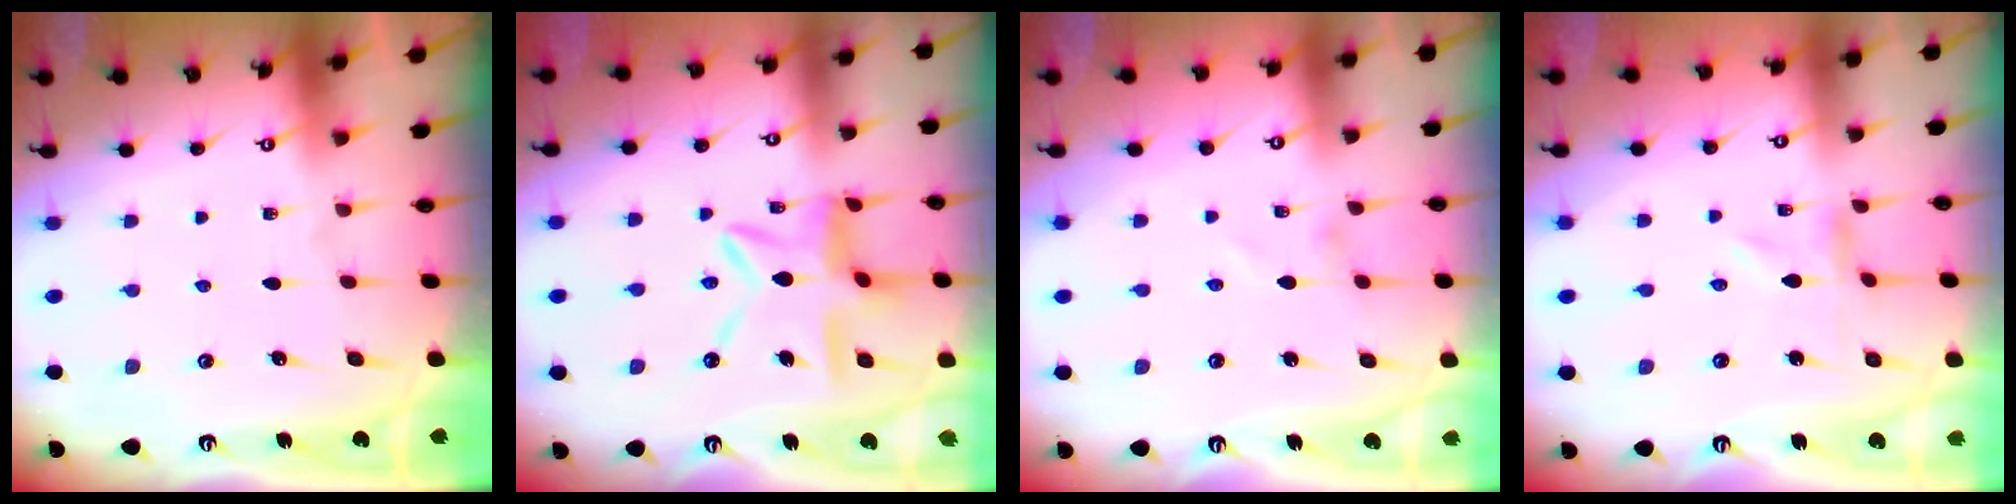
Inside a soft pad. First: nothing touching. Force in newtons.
{"total": 12.7, "press": 12.7, "slide": 1.1}
{"total": 0.5, "press": 0.5, "slide": 0.1}
{"total": 0.0}